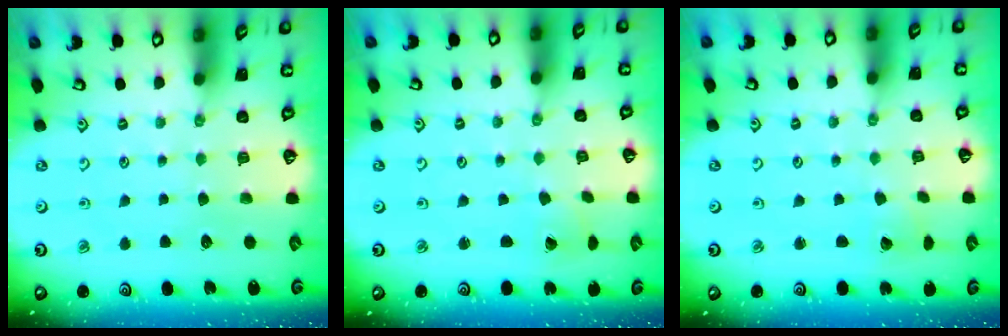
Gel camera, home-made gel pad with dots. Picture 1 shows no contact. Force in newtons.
{"total": 2.1, "press": 2.1, "slide": 0.1}
{"total": 2.0, "press": 2.0, "slide": 0.1}